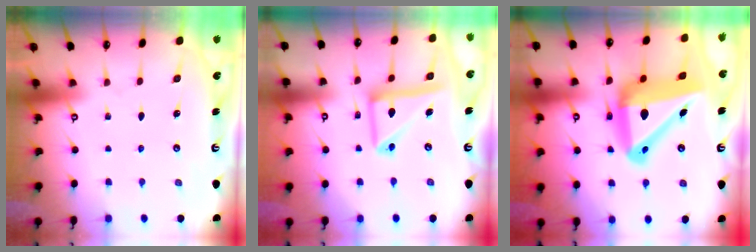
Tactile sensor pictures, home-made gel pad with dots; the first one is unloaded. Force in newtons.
{"total": 14.1, "press": 14.1, "slide": 1.5}
{"total": 19.5, "press": 19.3, "slide": 2.6}